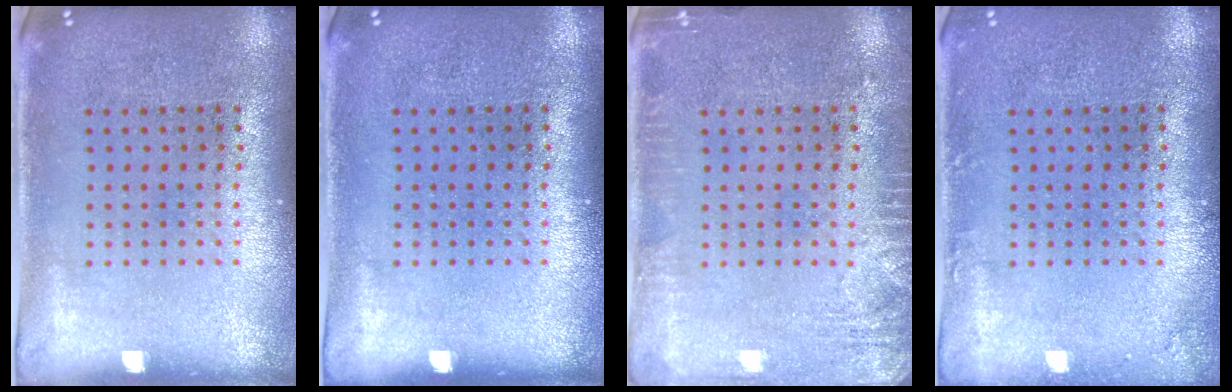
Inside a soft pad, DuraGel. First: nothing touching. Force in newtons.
{"total": 0.0}
{"total": 2.5, "press": 2.5, "slide": 0.4}
{"total": 1.0, "press": 1.0, "slide": 0.2}